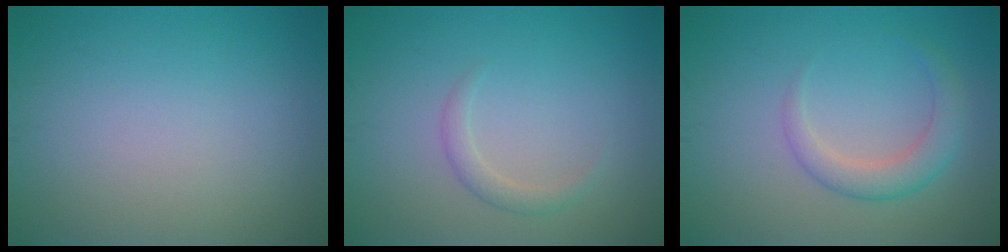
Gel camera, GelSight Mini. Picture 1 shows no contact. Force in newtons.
{"total": 1.4, "press": 1.4, "slide": 0.1}
{"total": 2.8, "press": 2.8, "slide": 0.2}